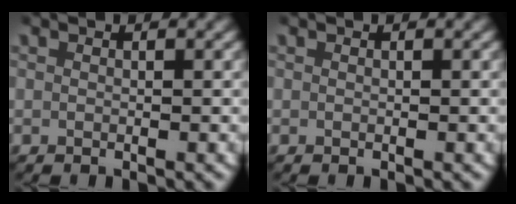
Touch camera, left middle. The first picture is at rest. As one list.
[{"total": 0.0}]